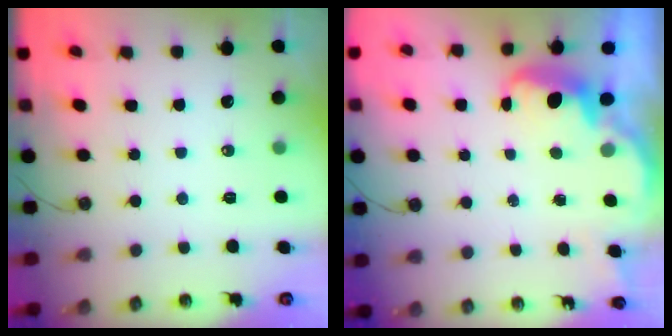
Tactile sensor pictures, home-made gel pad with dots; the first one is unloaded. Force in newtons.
{"total": 2.7, "press": 2.6, "slide": 0.7}